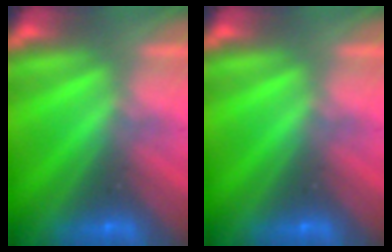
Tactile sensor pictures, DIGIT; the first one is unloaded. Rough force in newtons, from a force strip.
{"total": 0.0}